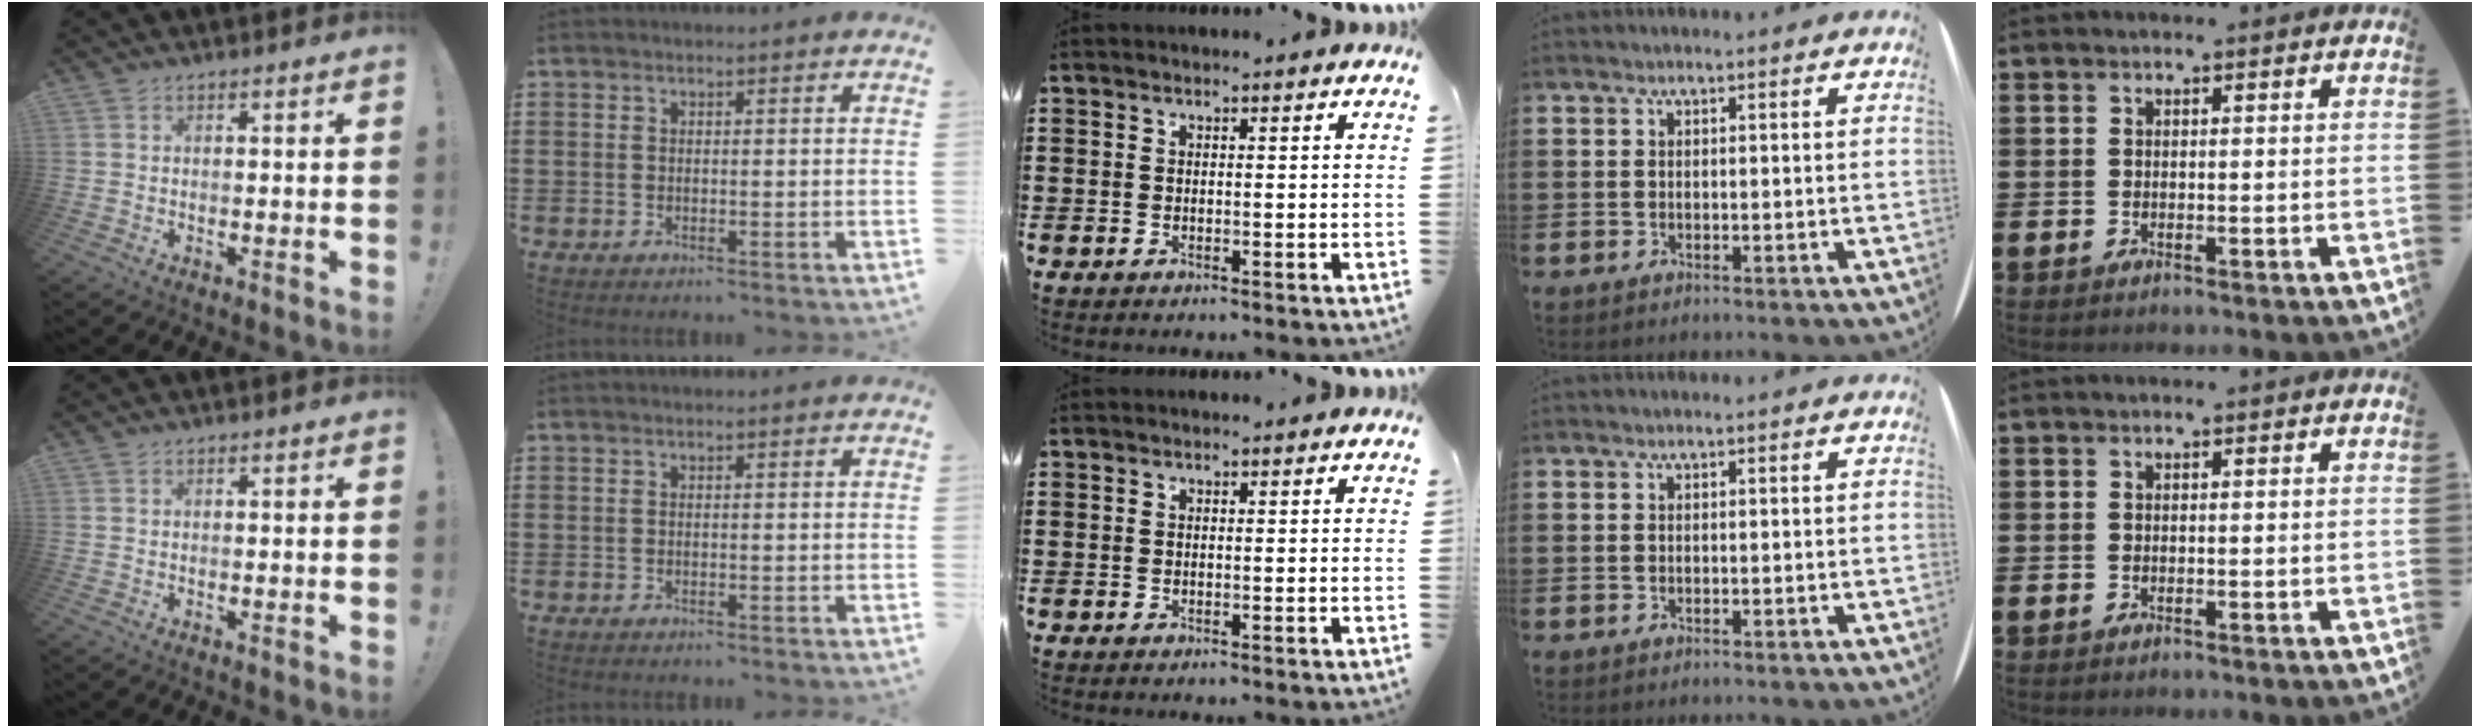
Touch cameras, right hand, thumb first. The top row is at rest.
{}